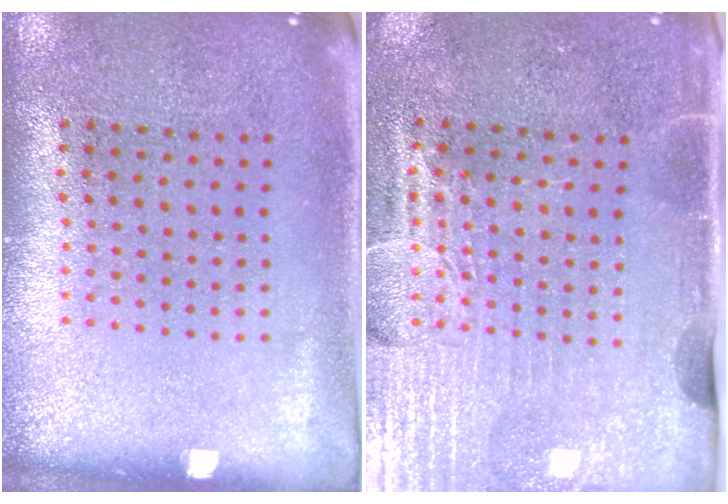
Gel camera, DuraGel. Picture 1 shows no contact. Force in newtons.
{"total": 4.3, "press": 3.8, "slide": 2.0}